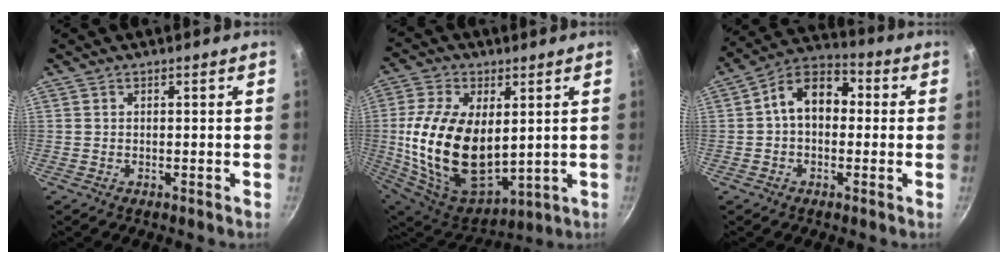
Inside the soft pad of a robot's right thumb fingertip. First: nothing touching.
{"total": 22.7, "force": [1.7, 13.2, 18.3], "torque": [-0.343, -0.019, 0.050]}
{"total": 10.7, "force": [0.7, 7.6, 7.6], "torque": [-0.084, 0.035, -0.011]}